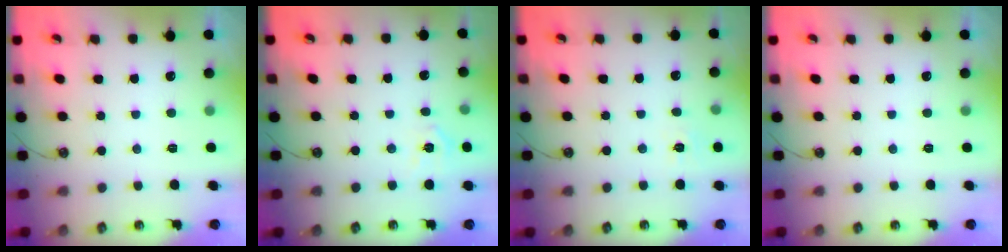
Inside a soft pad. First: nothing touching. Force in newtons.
{"total": 5.0, "press": 4.9, "slide": 0.5}
{"total": 4.6, "press": 4.5, "slide": 0.6}
{"total": 0.0}